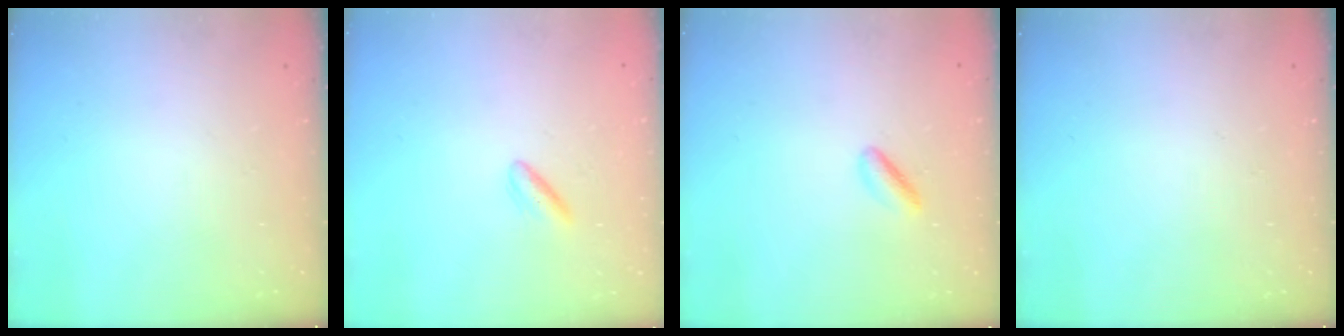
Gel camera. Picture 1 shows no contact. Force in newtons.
{"total": 2.7, "press": 2.4, "slide": 1.2}
{"total": 3.5, "press": 3.4, "slide": 0.7}
{"total": 0.0}